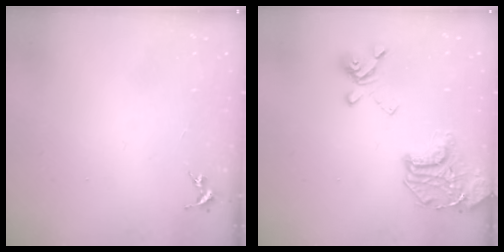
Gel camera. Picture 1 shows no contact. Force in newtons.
{"total": 18.3, "press": 18.1, "slide": 2.4}